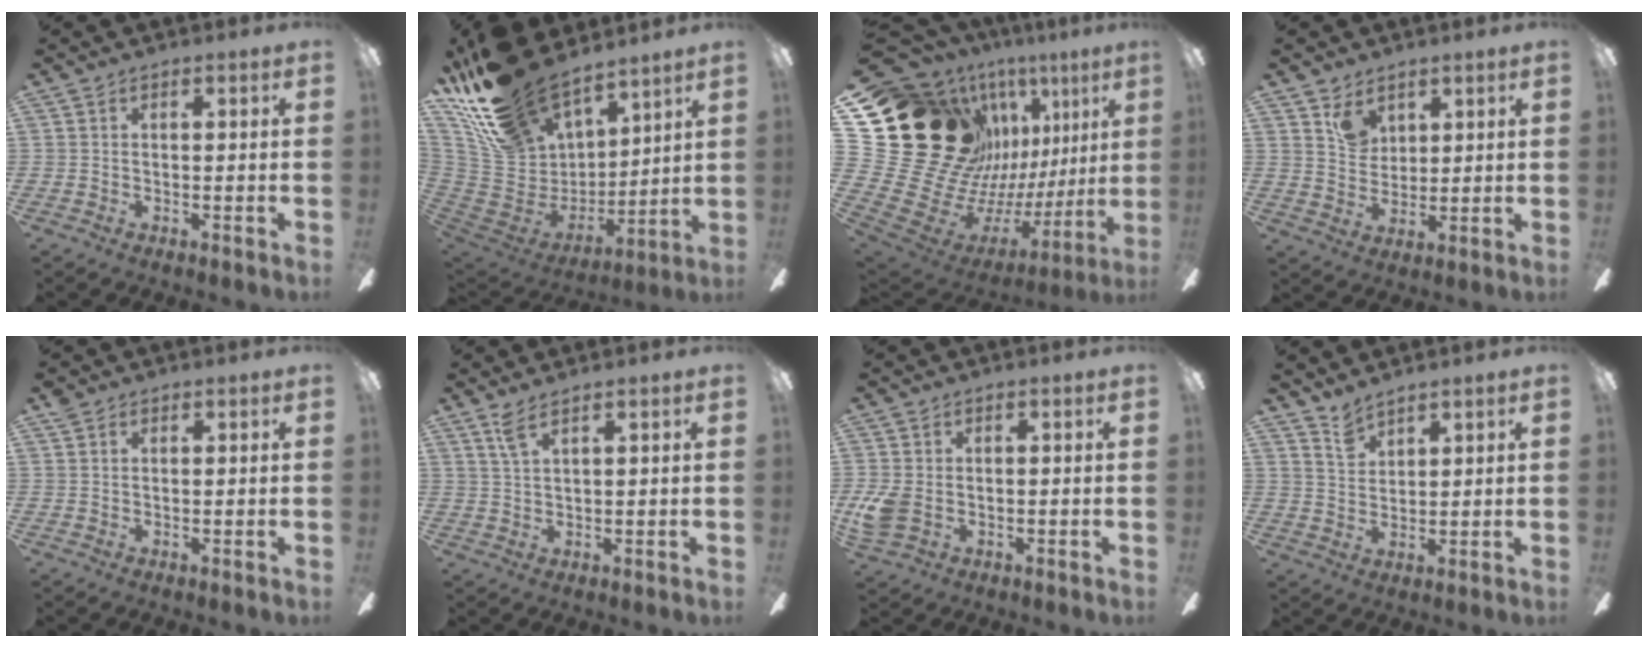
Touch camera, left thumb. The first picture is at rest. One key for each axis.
{"total": 23.4, "fx": 18.5, "fy": 10.4, "fz": 9.9, "tx": -0.234, "ty": -0.106, "tz": 0.350}
{"total": 28.9, "fx": 9.8, "fy": 21.0, "fz": 17.3, "tx": -0.300, "ty": -0.121, "tz": 0.257}
{"total": 6.2, "fx": 4.4, "fy": 4.0, "fz": 1.8, "tx": -0.026, "ty": -0.017, "tz": 0.081}
{"total": 1.2, "fx": 0.9, "fy": 0.8, "fz": 0.3, "tx": -0.008, "ty": 0.000, "tz": 0.017}
{"total": 3.5, "fx": 2.5, "fy": 0.6, "fz": 2.4, "tx": -0.055, "ty": -0.001, "tz": 0.046}
{"total": 5.8, "fx": -0.6, "fy": 4.4, "fz": 3.7, "tx": -0.081, "ty": -0.001, "tz": -0.011}
{"total": 4.5, "fx": 4.2, "fy": 1.4, "fz": 1.1, "tx": -0.033, "ty": -0.019, "tz": 0.080}